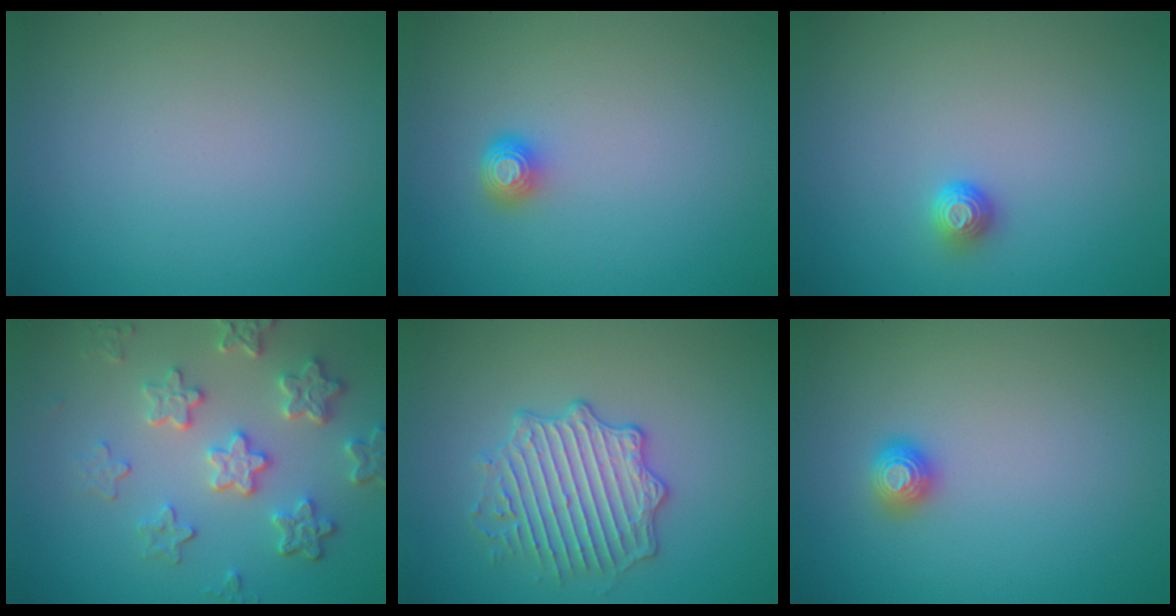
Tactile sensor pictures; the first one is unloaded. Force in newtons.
{"total": 1.7, "press": 1.2, "slide": 1.1}
{"total": 1.3, "press": 1.1, "slide": 0.7}
{"total": 5.5, "press": 4.3, "slide": 3.5}
{"total": 3.9, "press": 3.8, "slide": 0.8}
{"total": 1.1, "press": 1.1, "slide": 0.1}